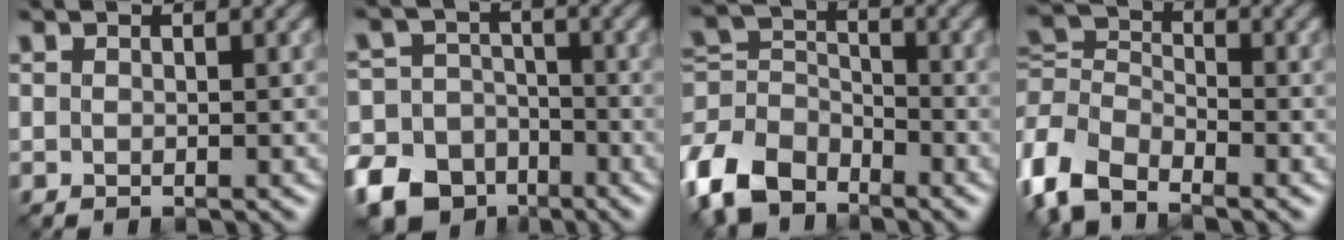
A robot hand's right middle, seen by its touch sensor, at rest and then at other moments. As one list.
[{"total": 11.7, "force": [-7.1, 8.7, 3.4], "torque": [-0.073, -0.040, -0.141]}, {"total": 7.5, "force": [-4.7, 4.7, 3.6], "torque": [-0.081, 0.004, -0.113]}, {"total": 5.6, "force": [-3.4, 3.2, 3.2], "torque": [-0.078, 0.006, -0.081]}]